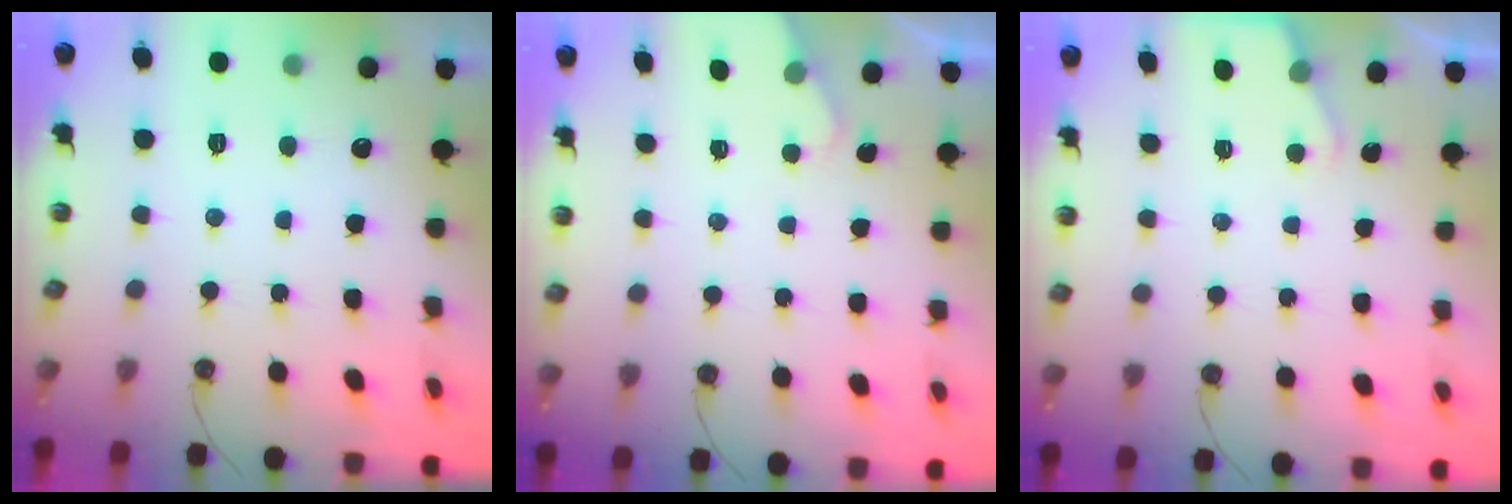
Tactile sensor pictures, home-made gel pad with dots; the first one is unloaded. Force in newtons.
{"total": 1.7, "press": 1.6, "slide": 0.2}
{"total": 2.4, "press": 2.4, "slide": 0.3}